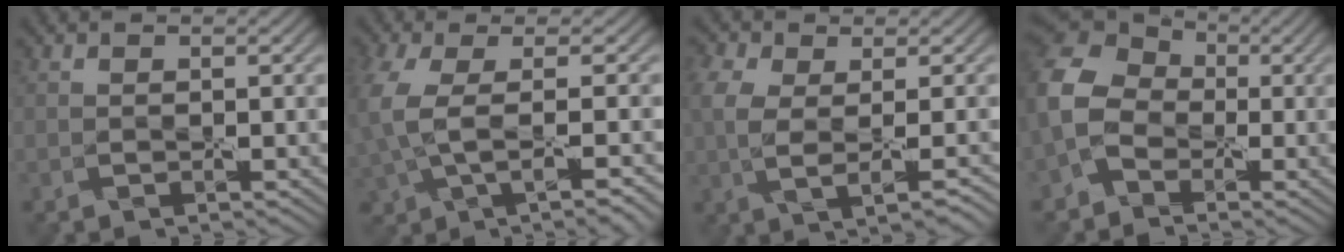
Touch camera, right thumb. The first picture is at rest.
{"total": 6.2, "force": [-0.4, 2.2, 5.8], "torque": [-0.139, -0.010, -0.001]}
{"total": 5.3, "force": [0.6, 2.5, 4.7], "torque": [-0.097, 0.004, 0.016]}
{"total": 7.3, "force": [-1.8, 6.1, 3.6], "torque": [-0.104, -0.006, -0.052]}